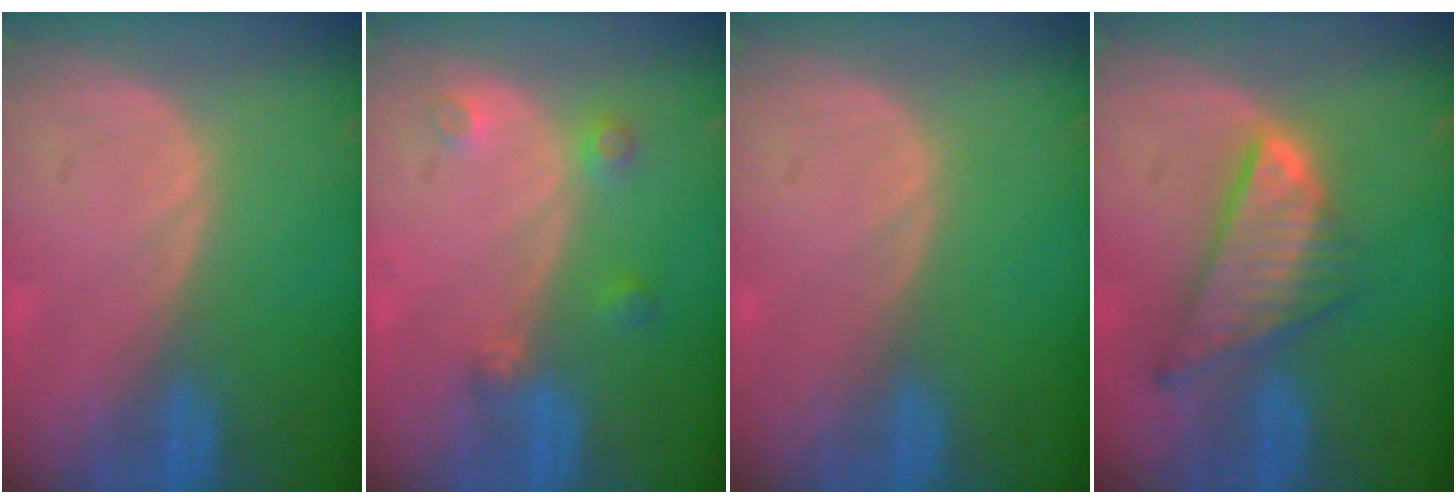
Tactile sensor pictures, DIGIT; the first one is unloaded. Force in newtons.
{"total": 3.2, "press": 3.0, "slide": 1.2}
{"total": 0.0}
{"total": 8.7, "press": 7.5, "slide": 4.4}